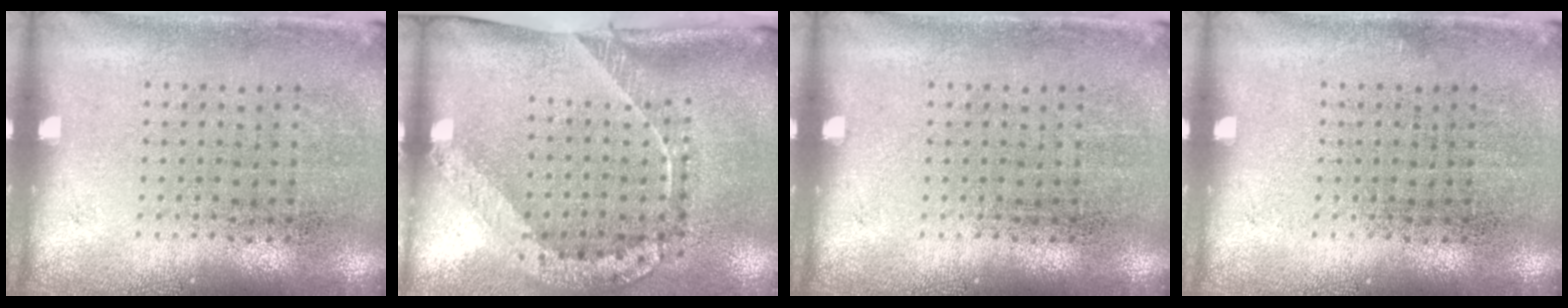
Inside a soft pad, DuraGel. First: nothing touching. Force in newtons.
{"total": 2.4, "press": 1.6, "slide": 1.8}
{"total": 0.0}
{"total": 0.0}